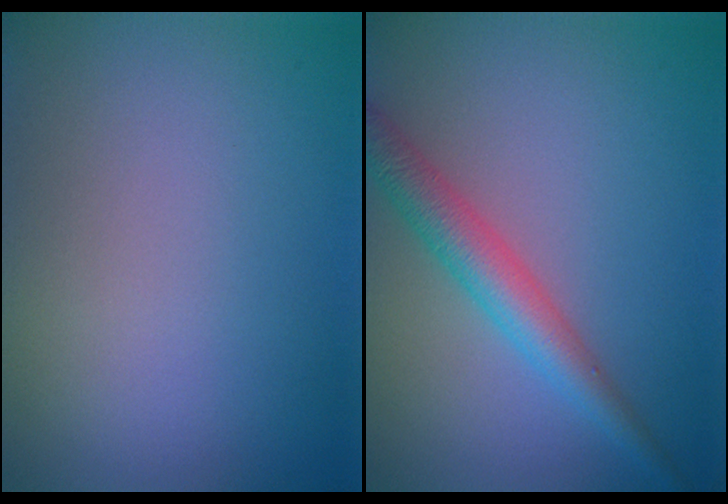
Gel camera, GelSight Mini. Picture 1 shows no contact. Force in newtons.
{"total": 3.6, "press": 3.6, "slide": 0.1}